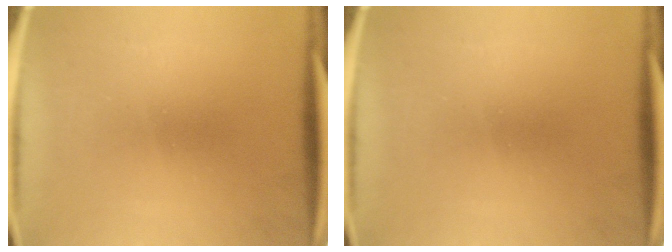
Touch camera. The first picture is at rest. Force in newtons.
{"total": 0.0}